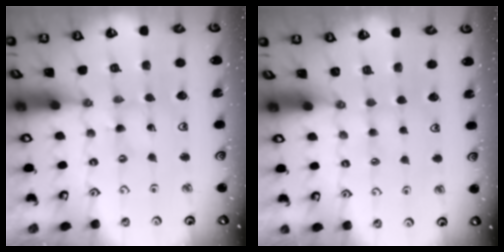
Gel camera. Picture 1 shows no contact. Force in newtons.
{"total": 1.9, "press": 1.9, "slide": 0.3}